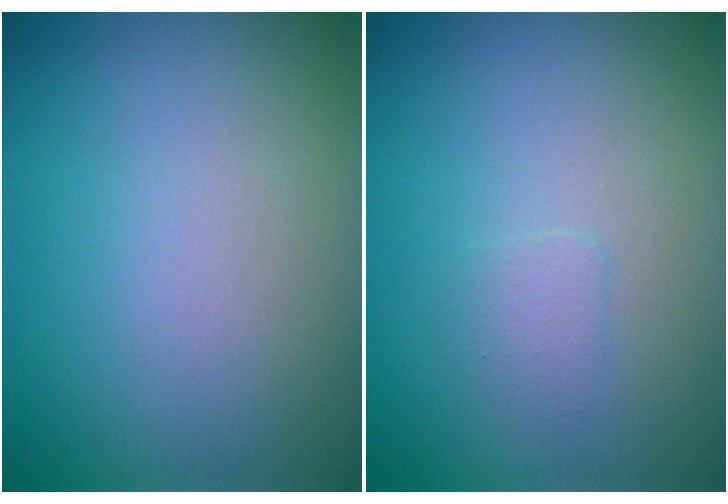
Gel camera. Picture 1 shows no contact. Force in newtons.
{"total": 0.8, "press": 0.8, "slide": 0.0}